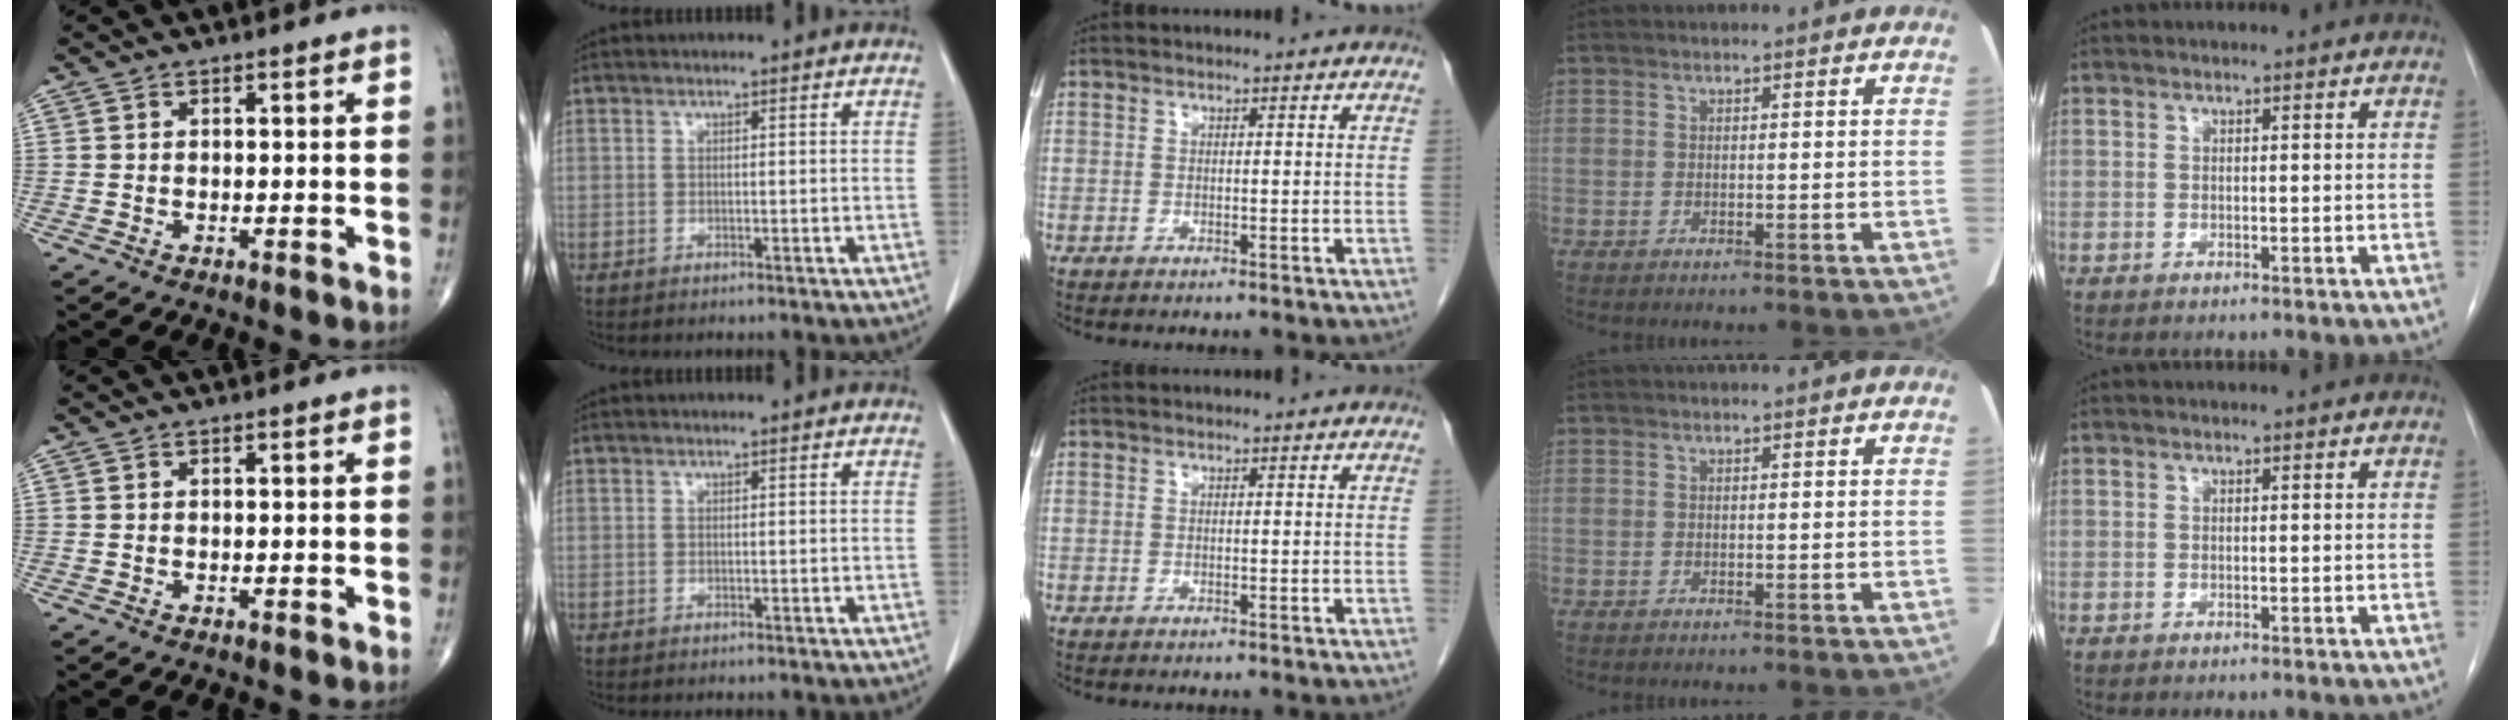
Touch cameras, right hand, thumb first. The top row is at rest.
{}